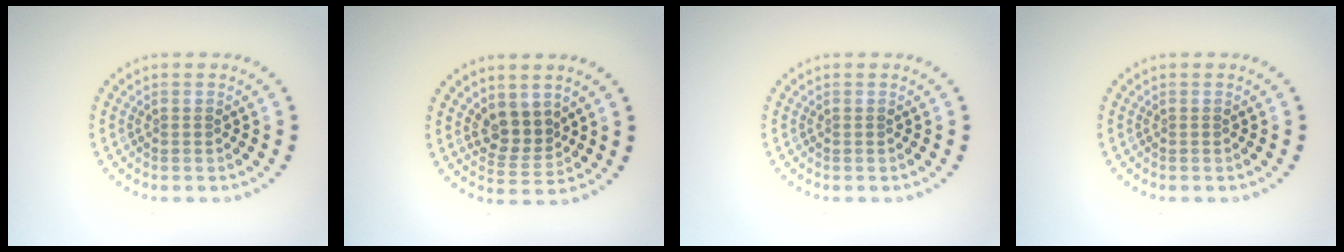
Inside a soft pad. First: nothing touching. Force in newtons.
{"total": 2.9, "press": 2.5, "slide": 1.5}
{"total": 0.0}
{"total": 0.0}